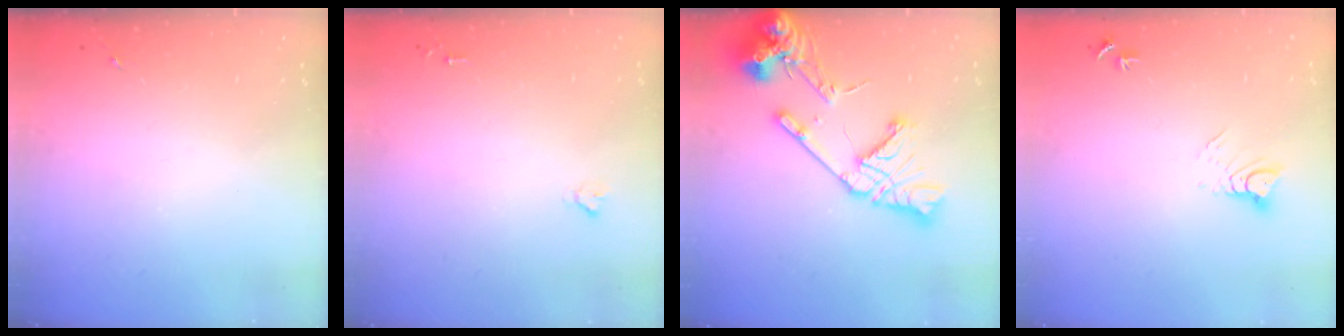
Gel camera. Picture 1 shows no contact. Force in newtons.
{"total": 1.6, "press": 1.6, "slide": 0.2}
{"total": 20.9, "press": 20.7, "slide": 2.5}
{"total": 5.1, "press": 5.1, "slide": 0.3}